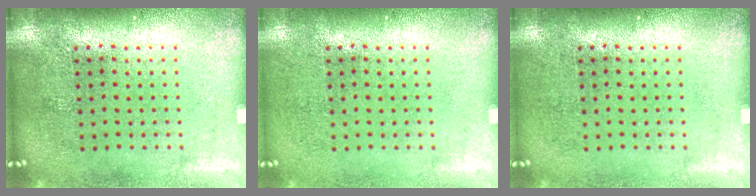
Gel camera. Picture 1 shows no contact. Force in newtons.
{"total": 0.0}
{"total": 0.0}